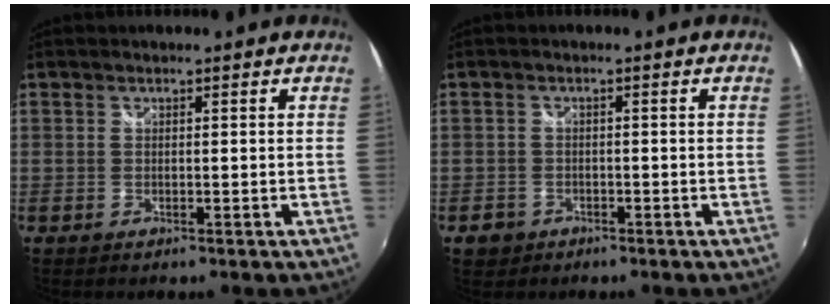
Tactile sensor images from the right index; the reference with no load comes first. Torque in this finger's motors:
{"motor_torque": [-0.63, -0.41, -0.39, -0.14]}